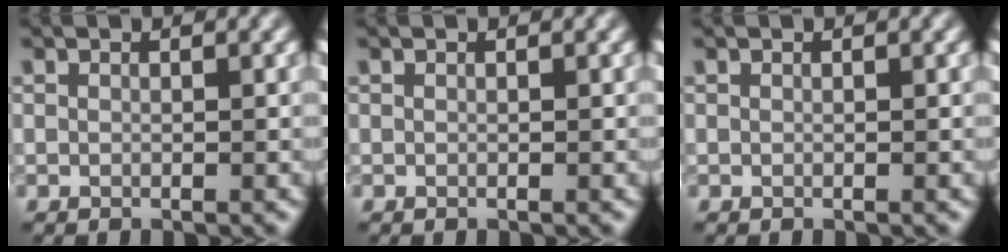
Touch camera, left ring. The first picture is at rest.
{"total": 0.0}
{"total": 0.0}